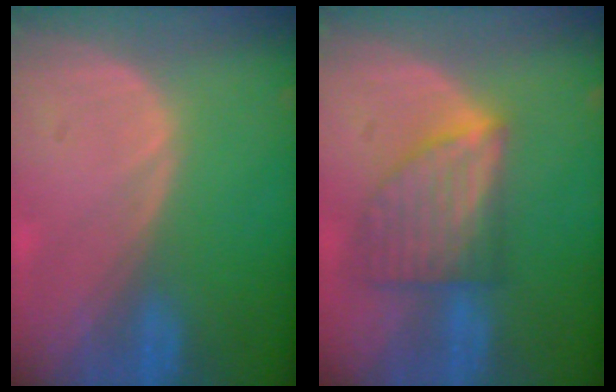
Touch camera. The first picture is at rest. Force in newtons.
{"total": 7.5, "press": 6.9, "slide": 3.0}